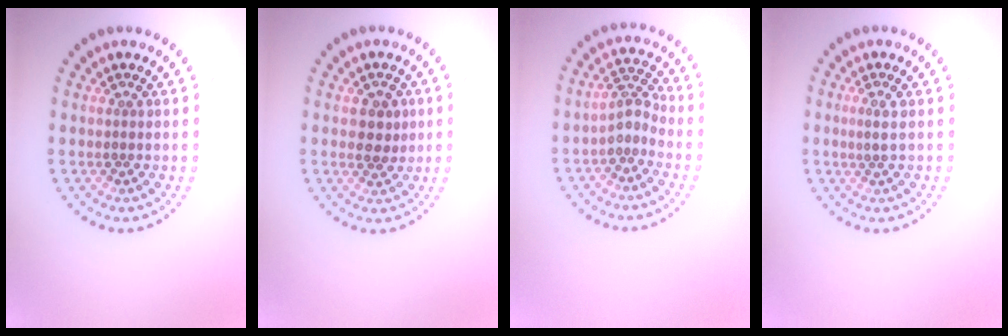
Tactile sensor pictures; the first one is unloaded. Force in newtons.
{"total": 1.8, "press": 1.7, "slide": 0.5}
{"total": 2.2, "press": 1.7, "slide": 1.4}
{"total": 1.1, "press": 0.9, "slide": 0.7}